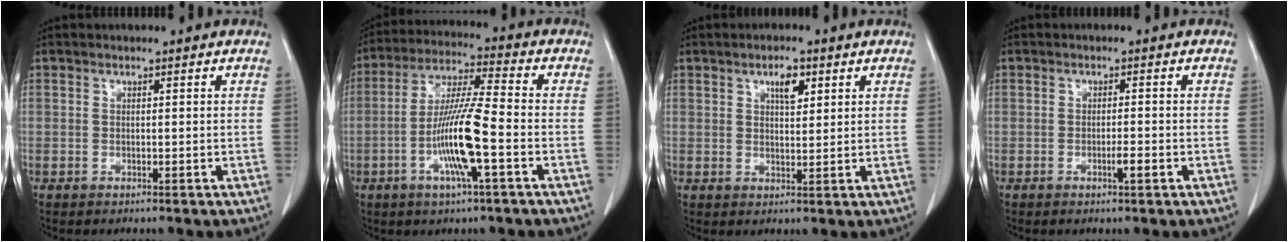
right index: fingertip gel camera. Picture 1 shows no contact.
{"total": 11.9, "force": [-3.6, 0.3, 11.4], "torque": [-0.222, -0.005, -0.072]}
{"total": 3.6, "force": [1.8, 1.4, 2.7], "torque": [-0.045, -0.001, 0.031]}
{"total": 2.0, "force": [-0.9, 0.1, 1.8], "torque": [-0.032, -0.002, -0.015]}